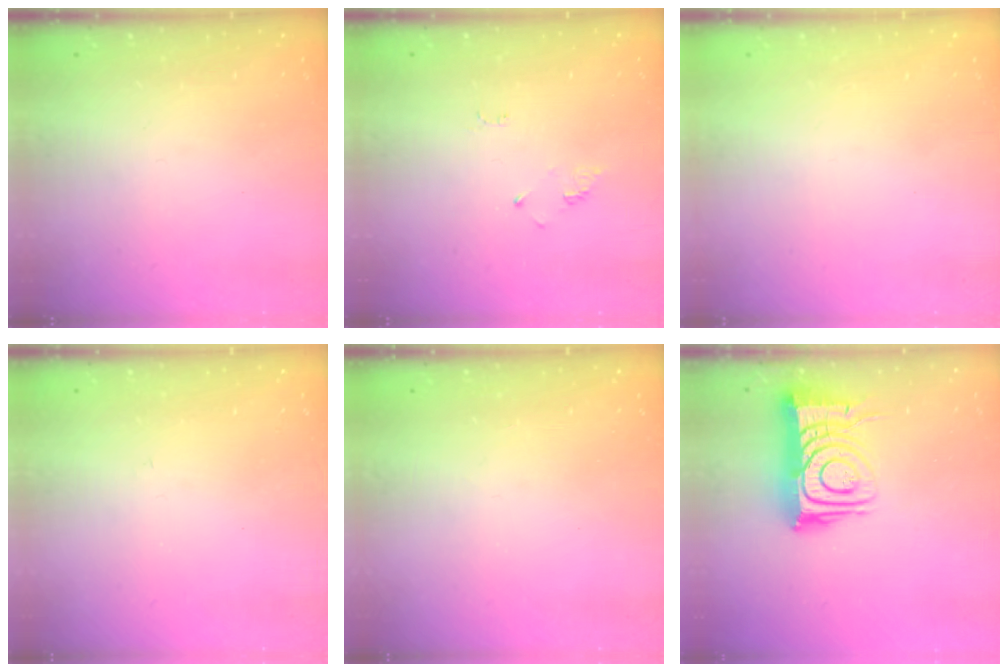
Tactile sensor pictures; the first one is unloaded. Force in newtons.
{"total": 2.6, "press": 2.6, "slide": 0.4}
{"total": 1.5, "press": 1.5, "slide": 0.1}
{"total": 2.7, "press": 2.7, "slide": 0.3}
{"total": 3.4, "press": 3.3, "slide": 0.5}
{"total": 14.3, "press": 14.2, "slide": 1.6}